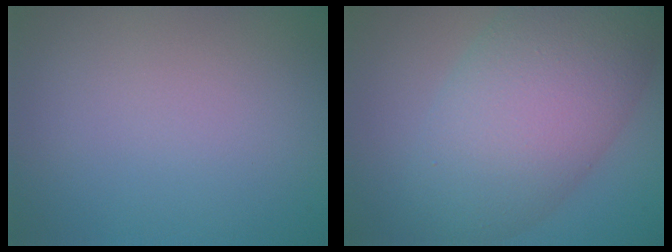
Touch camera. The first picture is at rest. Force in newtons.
{"total": 9.9, "press": 9.9, "slide": 0.4}